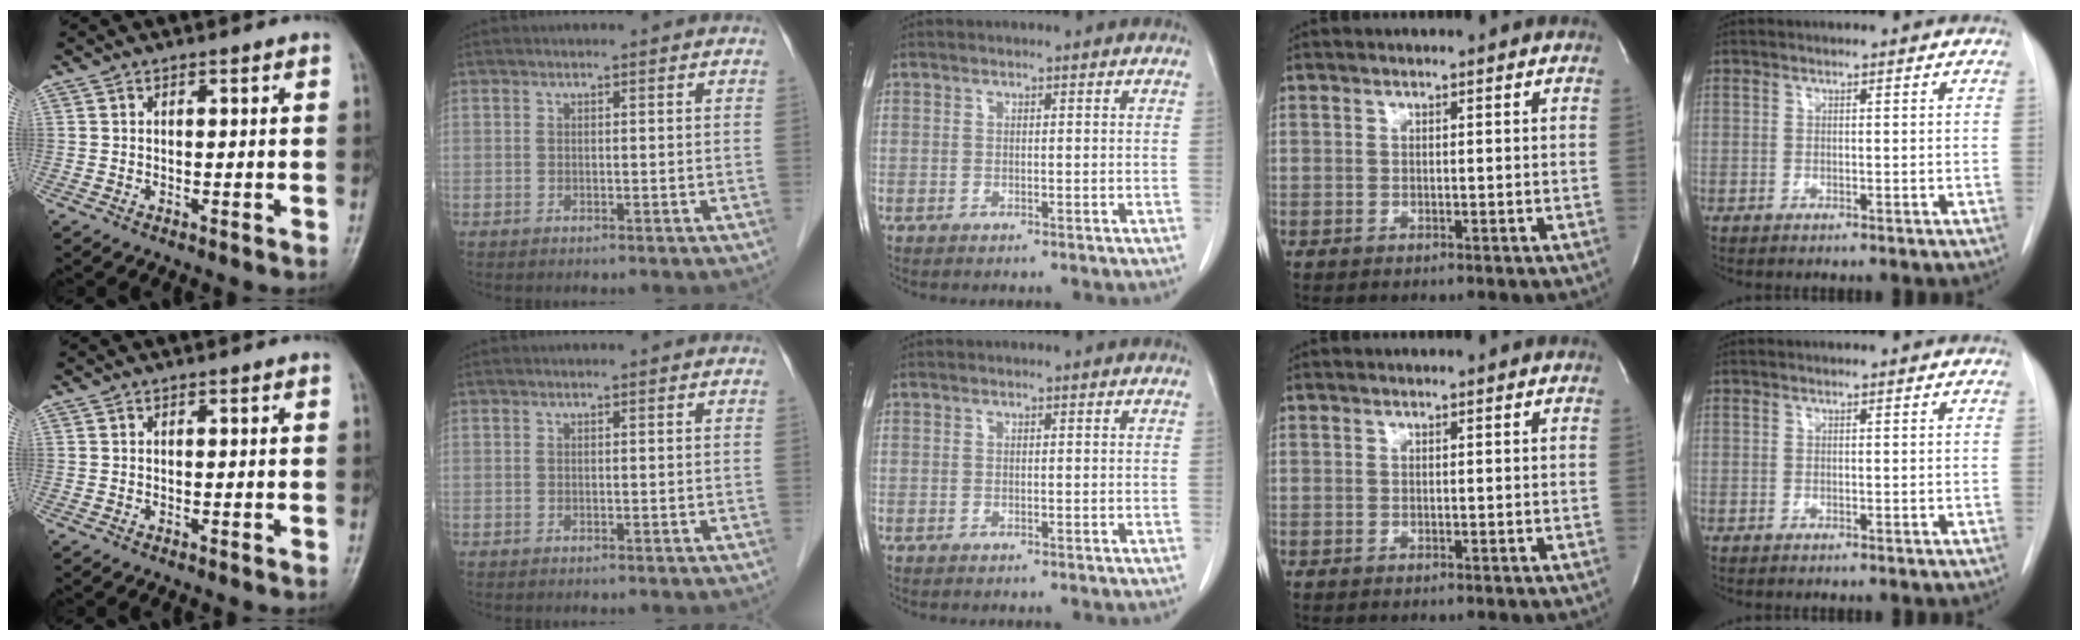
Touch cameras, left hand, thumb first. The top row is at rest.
{}